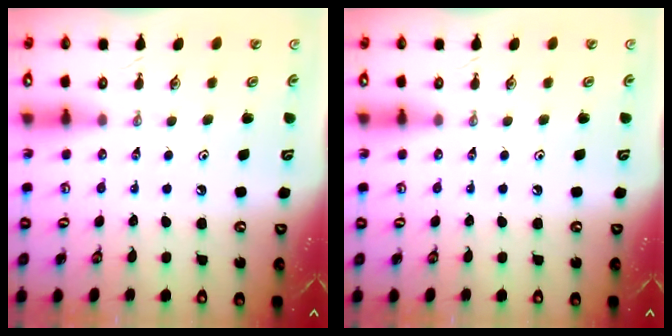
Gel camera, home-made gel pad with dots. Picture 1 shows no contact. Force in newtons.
{"total": 0.0}